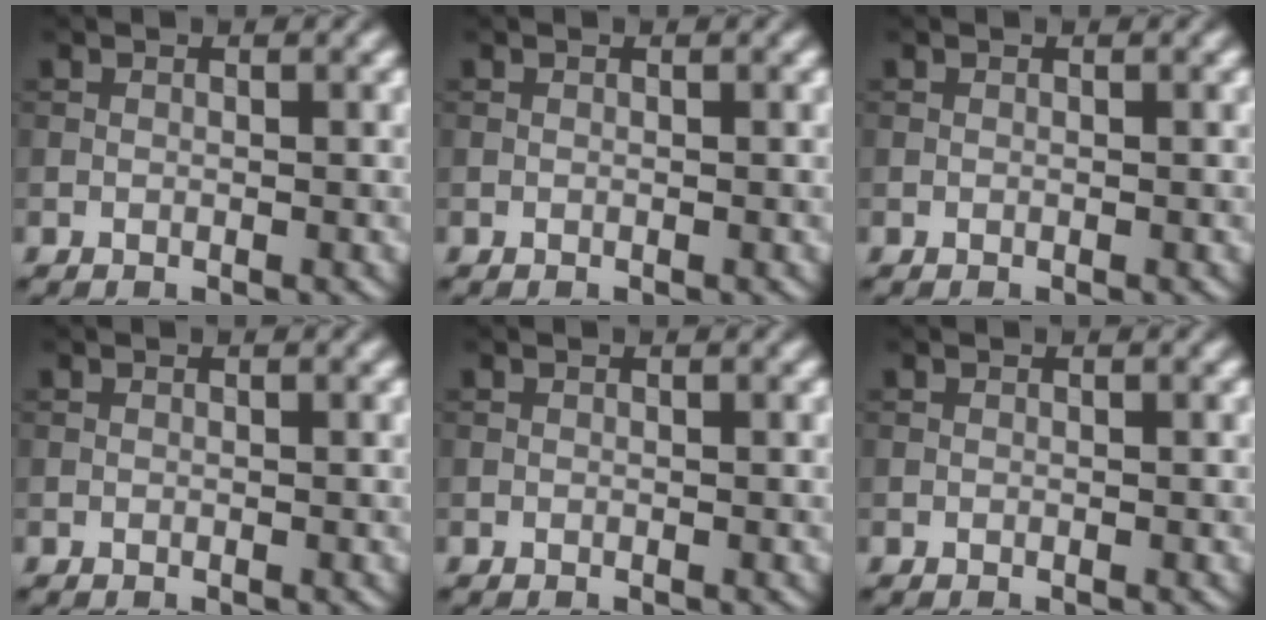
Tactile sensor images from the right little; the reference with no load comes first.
{"total": 0.0}
{"total": 0.0}
{"total": 0.0}
{"total": 0.0}
{"total": 0.0}